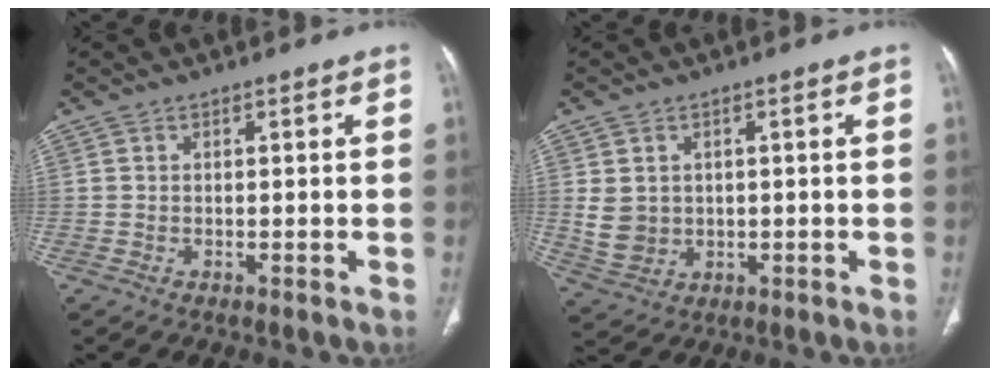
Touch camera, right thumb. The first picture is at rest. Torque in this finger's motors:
{"motor_torque": [-0.12, 0.43, 0.68, 0.36, 0.13]}